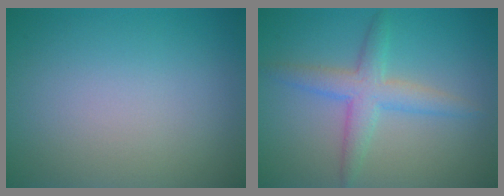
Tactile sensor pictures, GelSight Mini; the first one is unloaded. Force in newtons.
{"total": 3.7, "press": 3.7, "slide": 0.1}